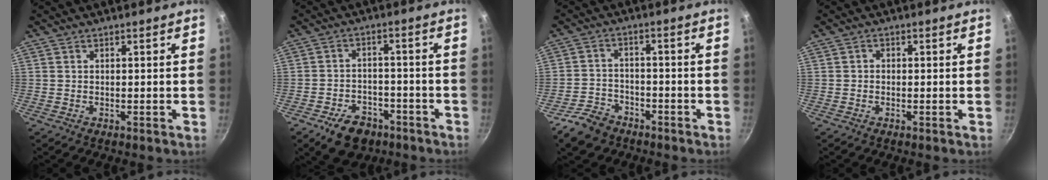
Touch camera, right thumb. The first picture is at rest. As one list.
[{"total": 9.1, "force": [-5.6, 5.8, 4.3], "torque": [-0.050, 0.043, -0.078]}, {"total": 7.3, "force": [-5.0, 4.6, 2.5], "torque": [-0.042, 0.043, -0.090]}, {"total": 0.9, "force": [-0.3, 0.7, 0.4], "torque": [-0.005, 0.004, -0.007]}]